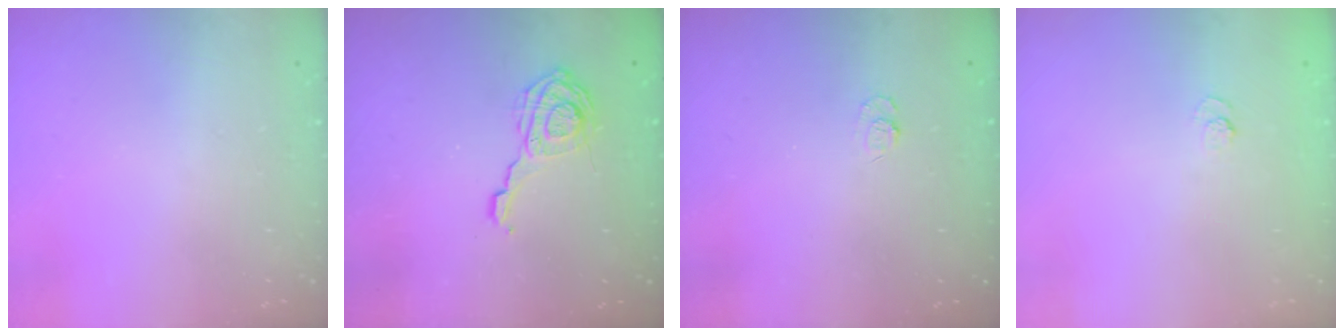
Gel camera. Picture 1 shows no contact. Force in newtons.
{"total": 9.2, "press": 9.2, "slide": 0.2}
{"total": 4.7, "press": 4.5, "slide": 1.0}
{"total": 2.0, "press": 1.5, "slide": 1.3}